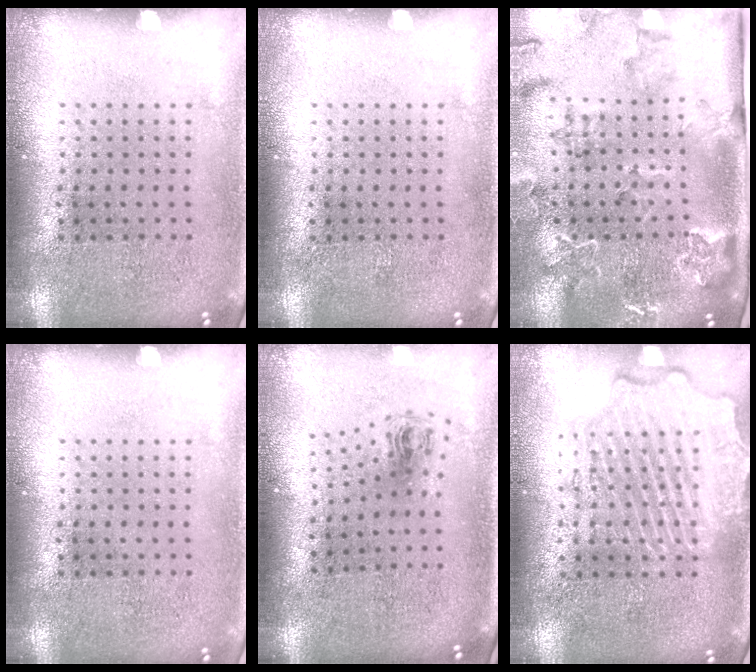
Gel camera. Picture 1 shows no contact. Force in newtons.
{"total": 0.0}
{"total": 2.3, "press": 2.3, "slide": 0.2}
{"total": 0.0}
{"total": 0.7, "press": 0.4, "slide": 0.6}
{"total": 2.6, "press": 2.6, "slide": 0.3}